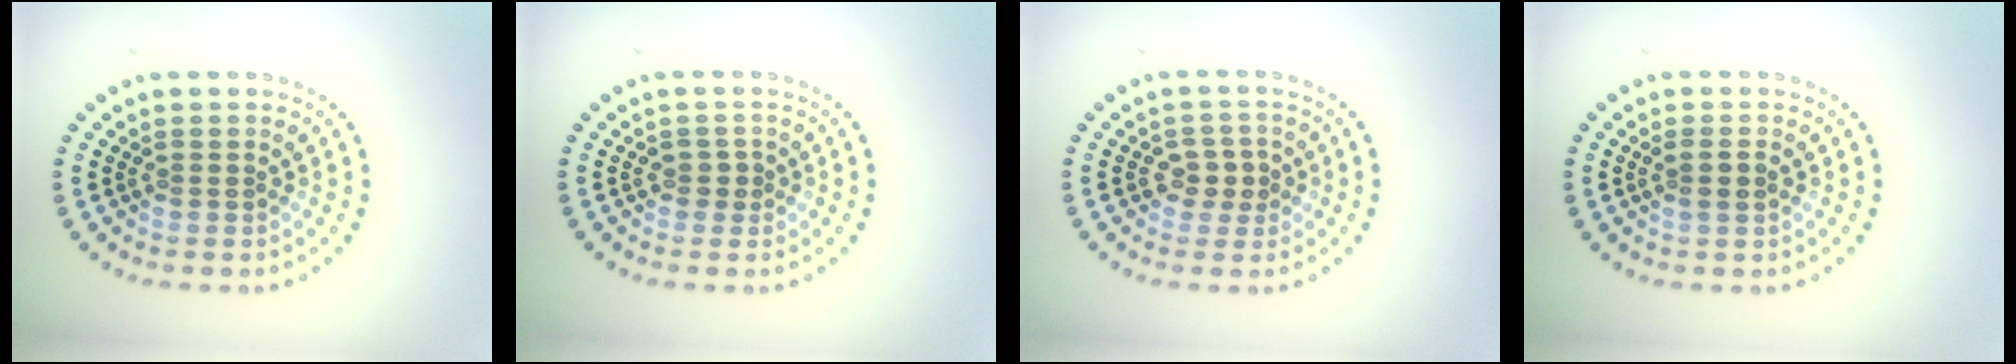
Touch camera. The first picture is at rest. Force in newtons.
{"total": 1.0, "press": 0.9, "slide": 0.4}
{"total": 2.0, "press": 1.9, "slide": 0.7}
{"total": 1.4, "press": 1.3, "slide": 0.4}